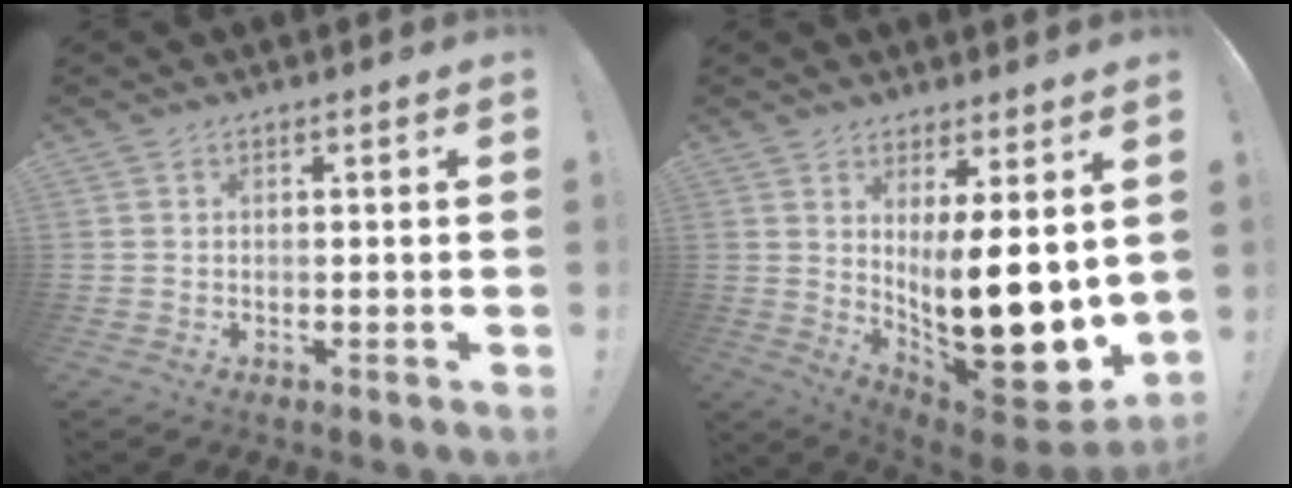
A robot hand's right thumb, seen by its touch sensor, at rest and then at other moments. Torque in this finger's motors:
{"motor_torque": [1.27, 3.73, 1.52, 0.85, 0.25]}